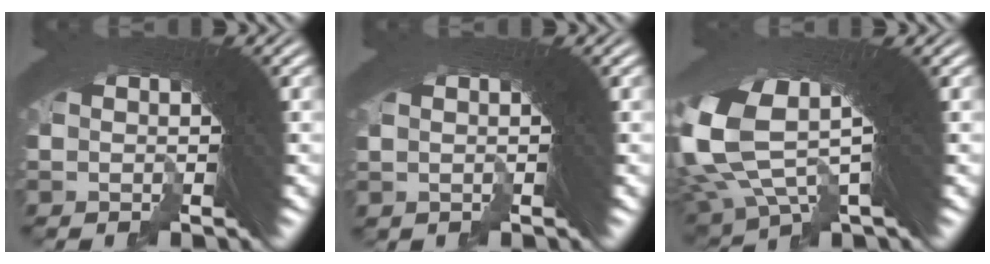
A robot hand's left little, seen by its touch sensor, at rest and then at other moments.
{"total": 0.0}
{"total": 9.3, "force": [1.7, 5.7, 7.2], "torque": [-0.159, -0.005, 0.029]}